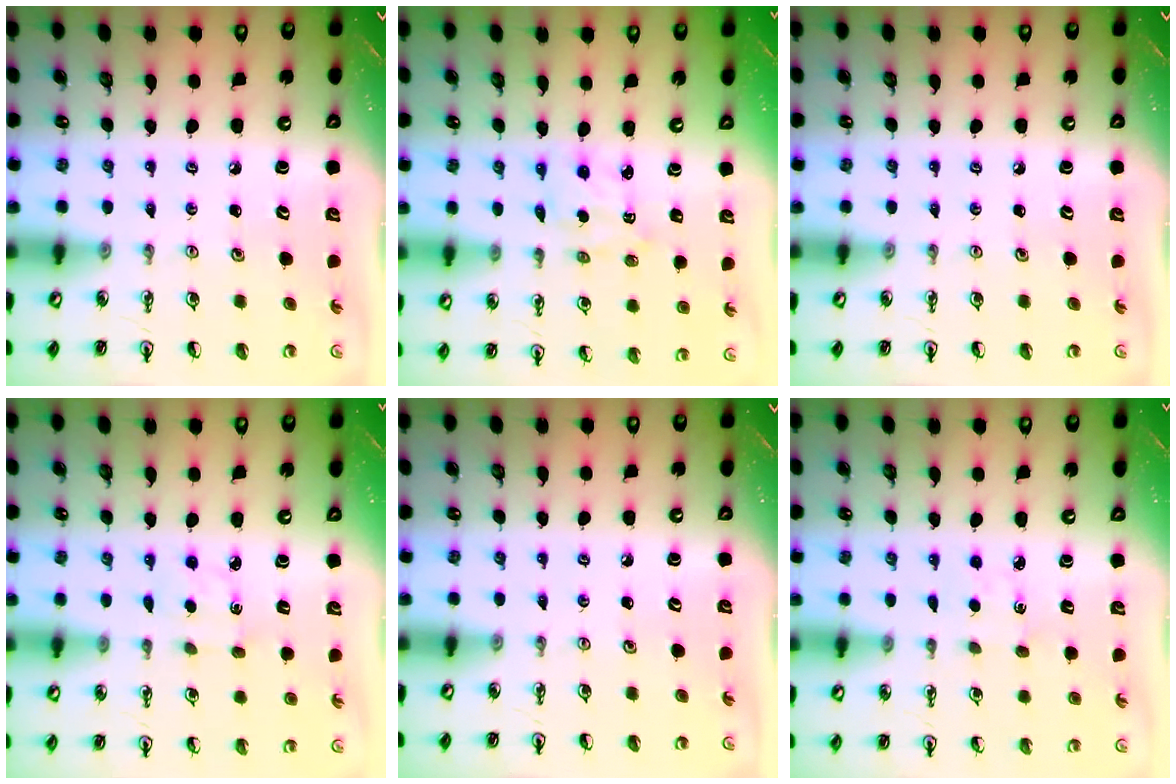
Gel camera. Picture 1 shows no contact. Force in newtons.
{"total": 1.9, "press": 1.8, "slide": 0.6}
{"total": 0.0}
{"total": 1.9, "press": 1.9, "slide": 0.4}
{"total": 0.0}
{"total": 1.8, "press": 1.7, "slide": 0.3}